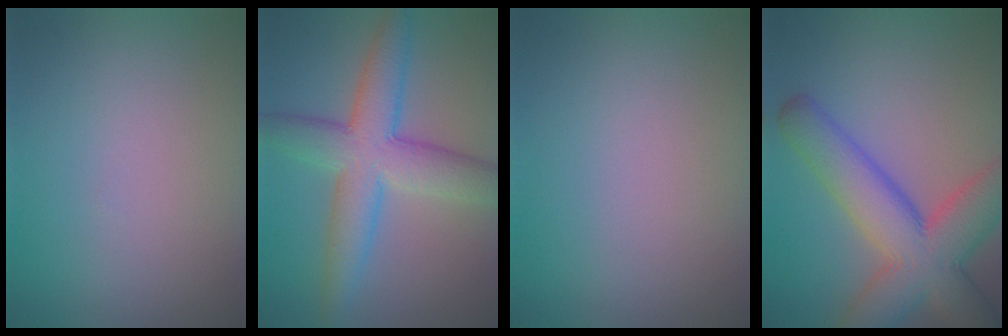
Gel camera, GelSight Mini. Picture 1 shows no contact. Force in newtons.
{"total": 7.3, "press": 7.3, "slide": 0.1}
{"total": 0.0}
{"total": 9.6, "press": 9.6, "slide": 0.5}